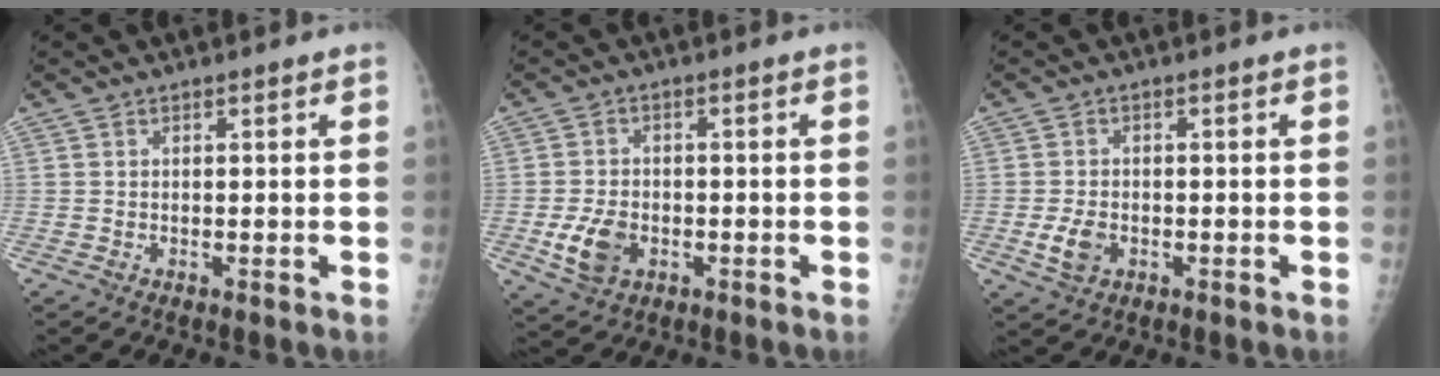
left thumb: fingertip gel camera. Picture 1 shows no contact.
{"total": 6.2, "force": [-1.8, 4.4, 4.0], "torque": [-0.066, 0.003, -0.029]}
{"total": 3.9, "force": [-1.1, 2.7, 2.5], "torque": [-0.045, 0.001, -0.018]}